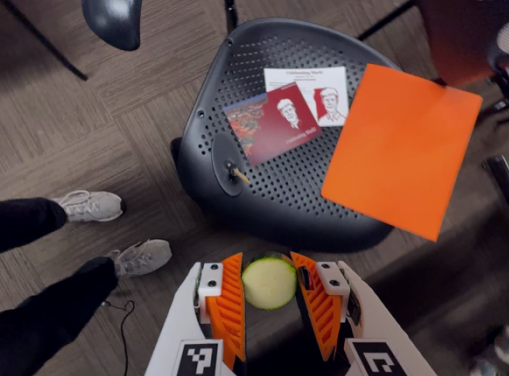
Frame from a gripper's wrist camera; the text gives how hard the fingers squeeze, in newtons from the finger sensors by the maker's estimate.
{"total": 13.8, "left": 14.6, "right": 13.0}